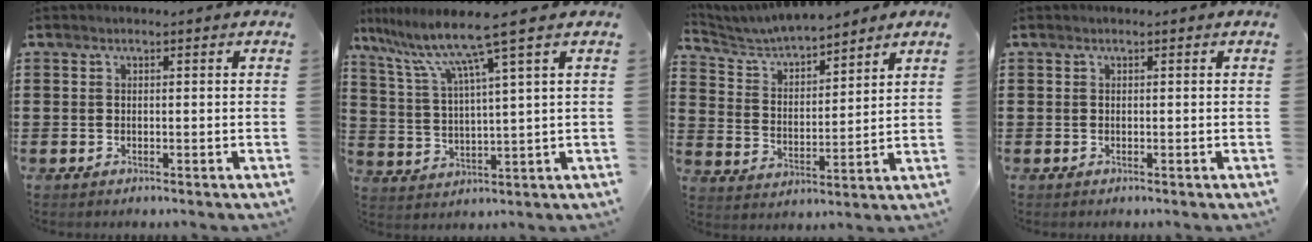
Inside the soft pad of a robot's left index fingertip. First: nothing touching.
{"total": 9.0, "force": [6.2, -0.7, 6.4], "torque": [-0.146, -0.029, 0.101]}
{"total": 5.1, "force": [4.9, 0.5, 1.1], "torque": [-0.047, -0.029, 0.083]}
{"total": 0.0}